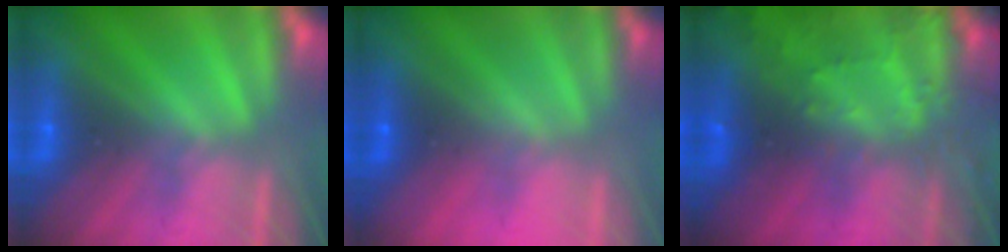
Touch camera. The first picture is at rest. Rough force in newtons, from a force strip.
{"total": 3.3}
{"total": 8.3}